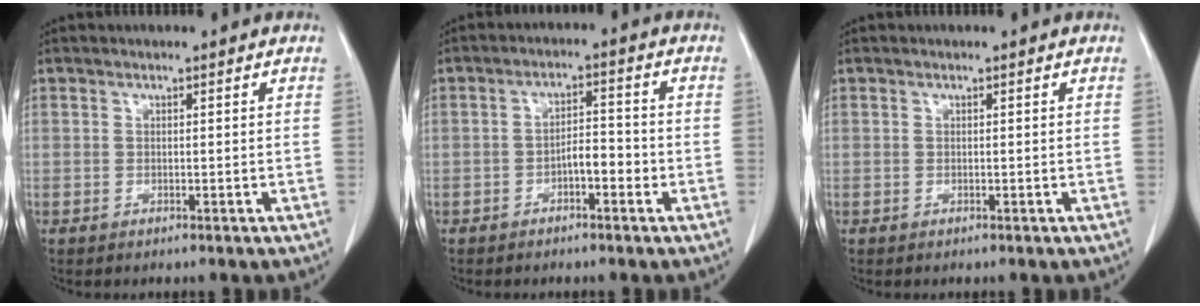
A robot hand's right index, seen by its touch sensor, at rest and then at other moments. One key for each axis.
{"total": 3.8, "fx": -1.6, "fy": 1.3, "fz": 3.1, "tx": -0.051, "ty": 0.014, "tz": -0.027}
{"total": 0.0}